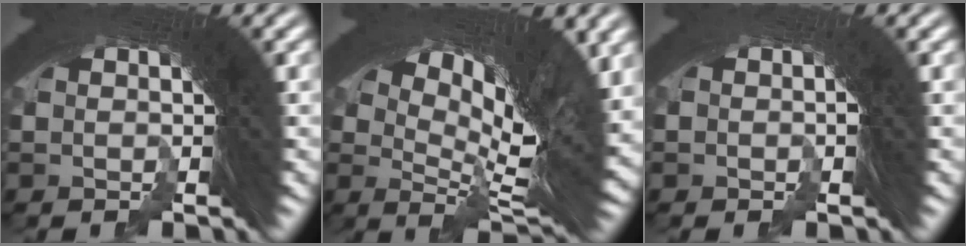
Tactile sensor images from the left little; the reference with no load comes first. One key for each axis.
{"total": 11.7, "fx": 1.5, "fy": 5.4, "fz": 10.3, "tx": -0.145, "ty": -0.006, "tz": 0.027}
{"total": 0.6, "fx": -0.4, "fy": 0.1, "fz": -0.5, "tx": 0.006, "ty": 0.001, "tz": -0.007}